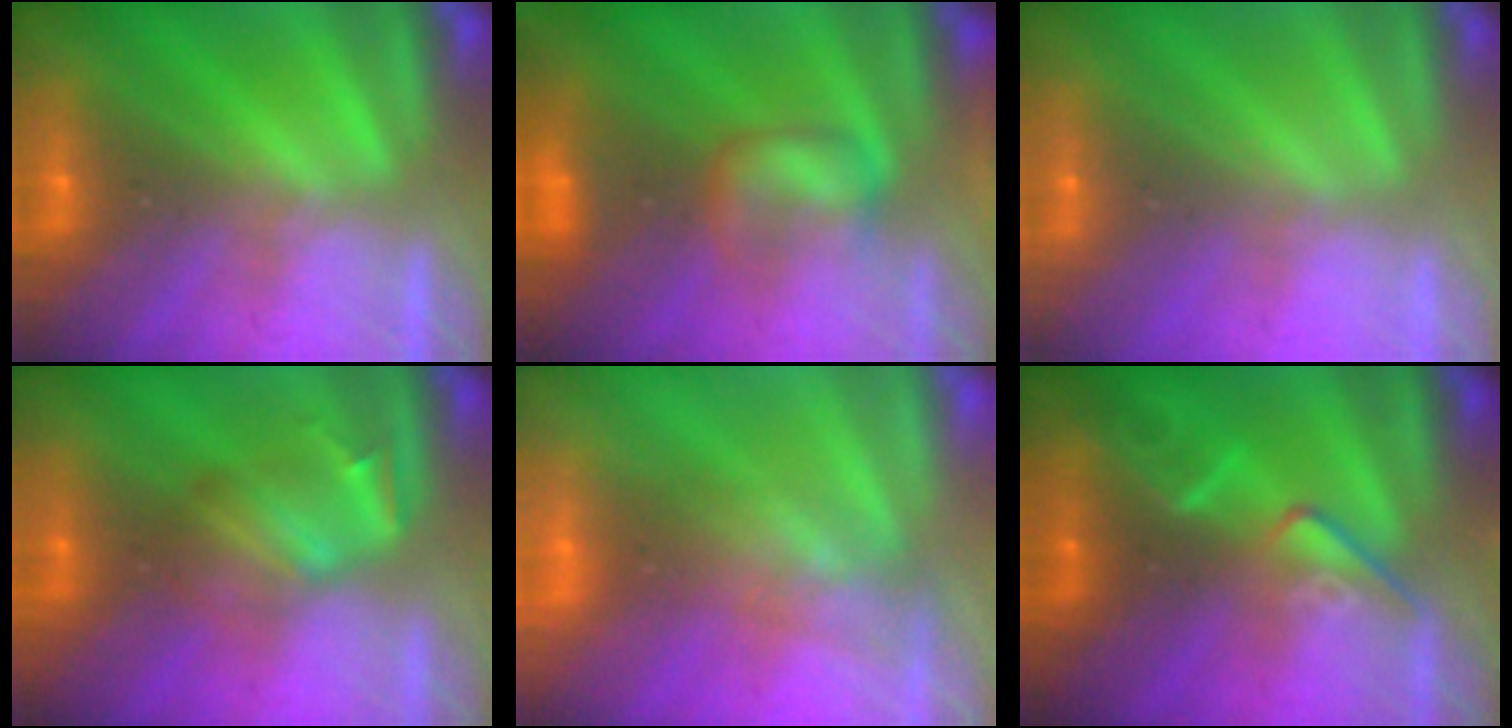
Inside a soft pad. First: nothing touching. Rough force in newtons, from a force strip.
{"total": 7.5}
{"total": 2.8}
{"total": 2.4}
{"total": 2.7}
{"total": 2.4}